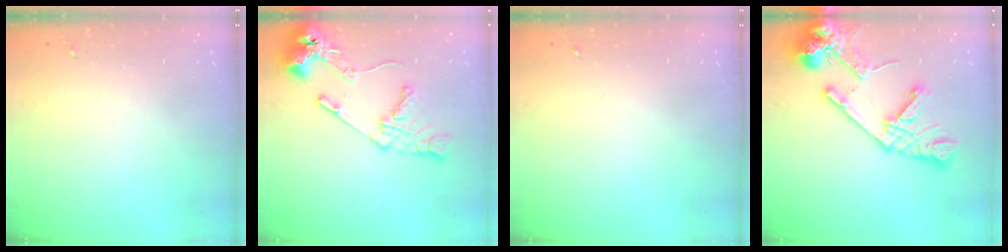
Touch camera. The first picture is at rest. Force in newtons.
{"total": 15.2, "press": 15.1, "slide": 1.8}
{"total": 0.0}
{"total": 22.2, "press": 22.0, "slide": 2.9}